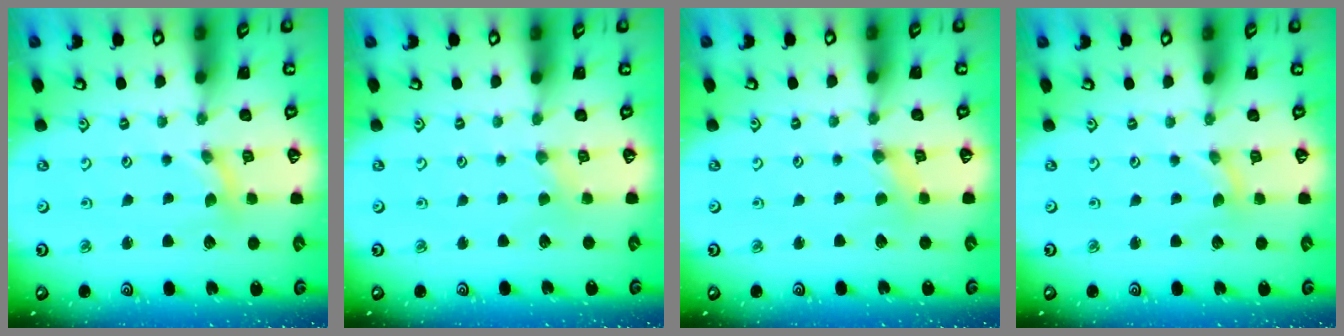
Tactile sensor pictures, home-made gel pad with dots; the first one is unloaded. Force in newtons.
{"total": 1.3, "press": 1.3, "slide": 0.2}
{"total": 0.0}
{"total": 0.0}